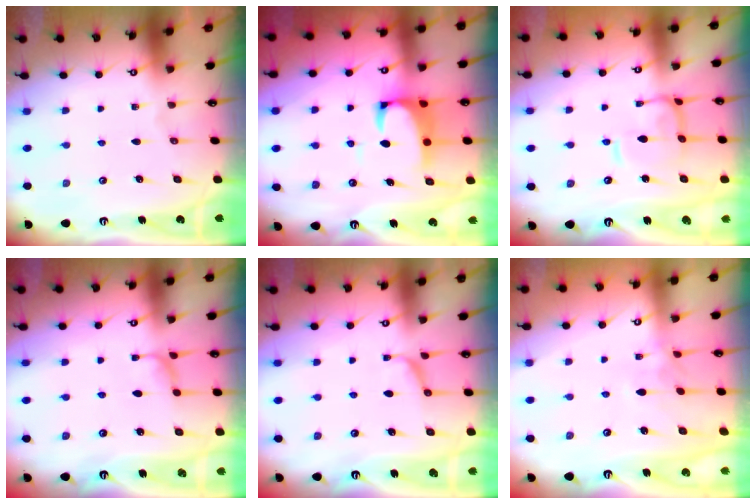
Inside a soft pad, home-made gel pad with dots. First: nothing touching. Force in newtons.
{"total": 3.6, "press": 3.5, "slide": 1.0}
{"total": 3.7, "press": 3.7, "slide": 0.5}
{"total": 1.6, "press": 1.5, "slide": 0.6}
{"total": 1.3, "press": 1.1, "slide": 0.7}
{"total": 3.8, "press": 3.8, "slide": 0.2}